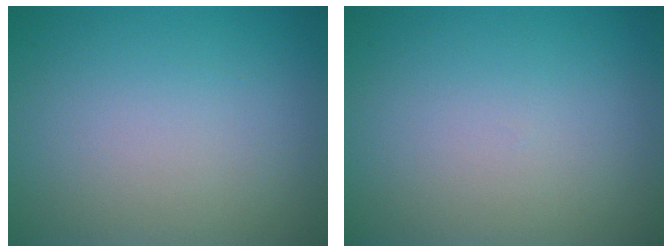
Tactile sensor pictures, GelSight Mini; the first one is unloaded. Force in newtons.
{"total": 0.0}